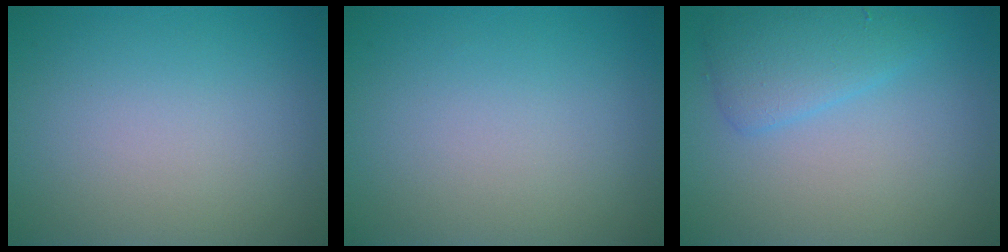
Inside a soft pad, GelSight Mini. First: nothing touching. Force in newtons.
{"total": 0.0}
{"total": 2.9, "press": 2.9, "slide": 0.1}